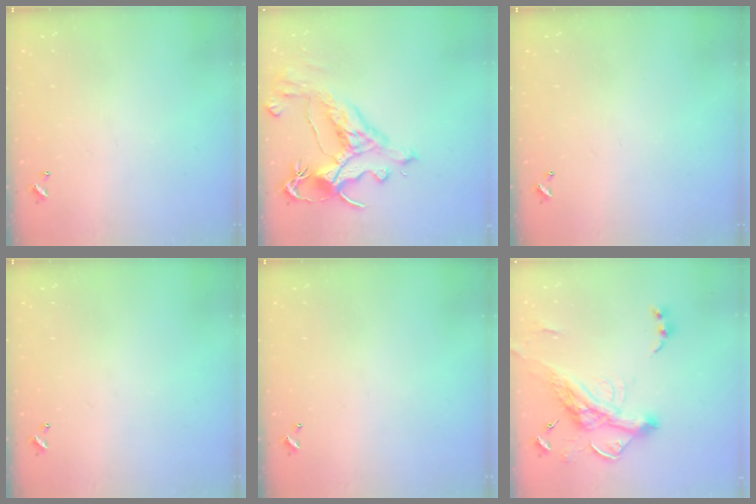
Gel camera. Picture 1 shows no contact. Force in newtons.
{"total": 7.5, "press": 7.3, "slide": 1.8}
{"total": 0.0}
{"total": 0.0}
{"total": 0.0}
{"total": 10.1, "press": 9.9, "slide": 2.0}